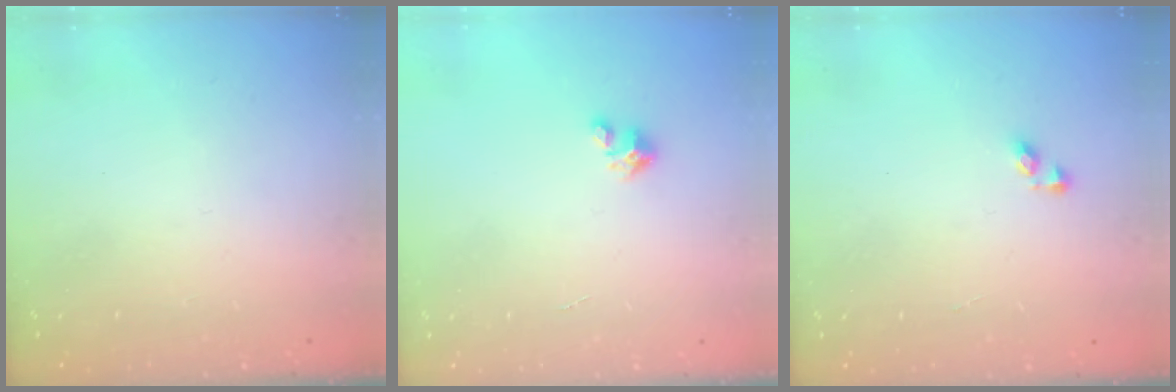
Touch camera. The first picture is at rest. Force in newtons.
{"total": 3.6, "press": 3.5, "slide": 0.2}
{"total": 3.4, "press": 3.4, "slide": 0.3}